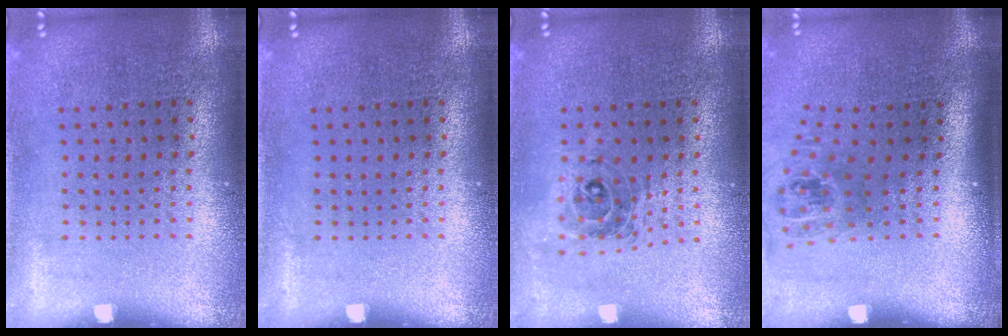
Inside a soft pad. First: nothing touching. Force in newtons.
{"total": 0.0}
{"total": 0.6, "press": 0.6, "slide": 0.2}
{"total": 1.6, "press": 1.2, "slide": 1.1}